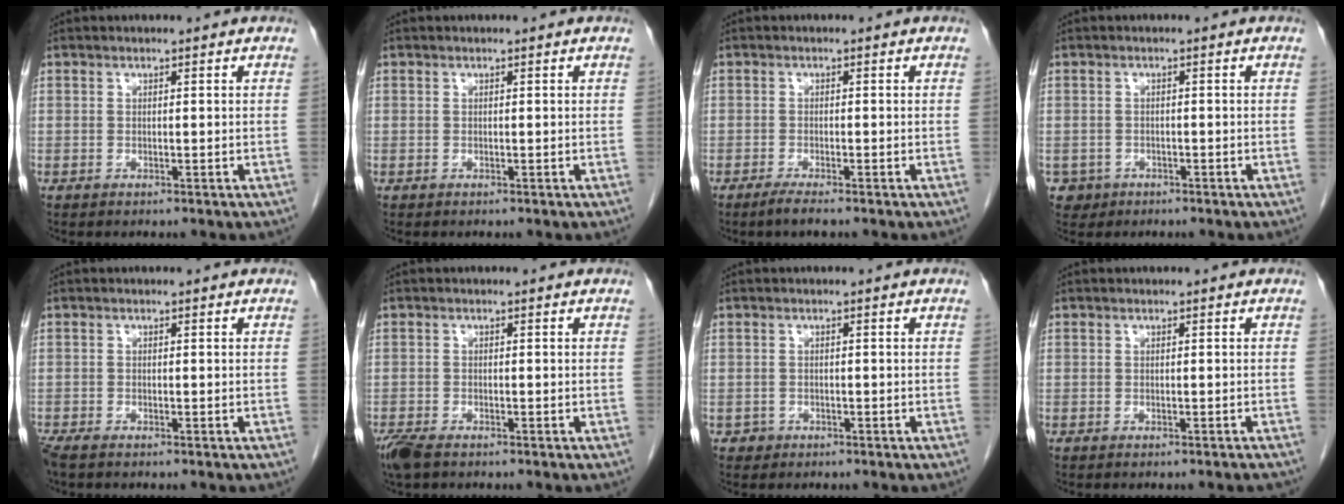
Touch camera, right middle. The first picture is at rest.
{"total": 0.0}
{"total": 2.0, "force": [-1.5, -0.1, 1.2], "torque": [-0.032, -0.006, -0.031]}
{"total": 2.3, "force": [-1.2, 2.0, 0.0], "torque": [0.000, 0.009, -0.019]}
{"total": 2.0, "force": [-1.6, 0.4, 1.0], "torque": [-0.025, -0.007, -0.032]}
{"total": 4.3, "force": [-3.2, 1.5, 2.4], "torque": [-0.055, -0.012, -0.059]}
{"total": 1.0, "force": [-0.6, 0.8, -0.1], "torque": [0.000, 0.005, -0.011]}
{"total": 2.6, "force": [-2.4, -0.1, 0.9], "torque": [-0.011, -0.006, -0.029]}